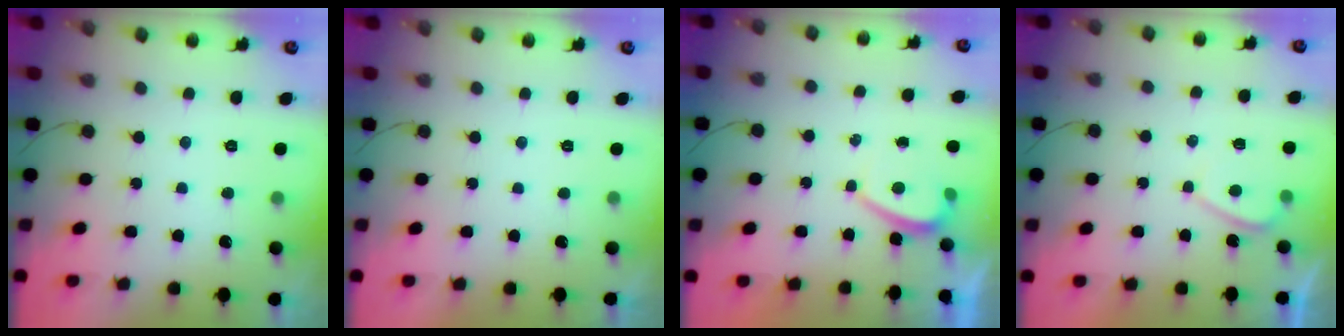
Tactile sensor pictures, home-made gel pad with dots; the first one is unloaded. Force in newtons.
{"total": 2.3, "press": 2.3, "slide": 0.4}
{"total": 0.9, "press": 0.7, "slide": 0.5}
{"total": 1.6, "press": 1.4, "slide": 0.6}